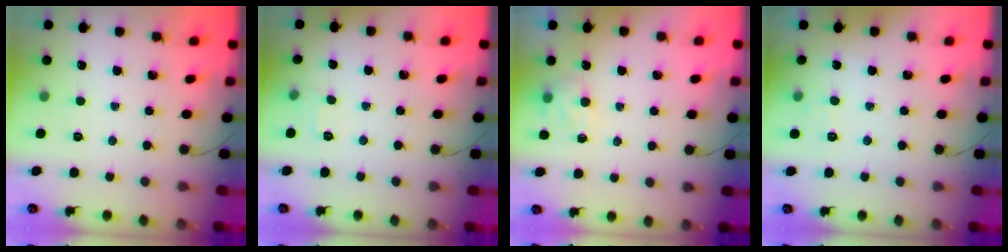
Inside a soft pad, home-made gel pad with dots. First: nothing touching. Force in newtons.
{"total": 3.2, "press": 2.8, "slide": 1.6}
{"total": 6.2, "press": 6.0, "slide": 1.4}
{"total": 4.7, "press": 4.5, "slide": 1.2}